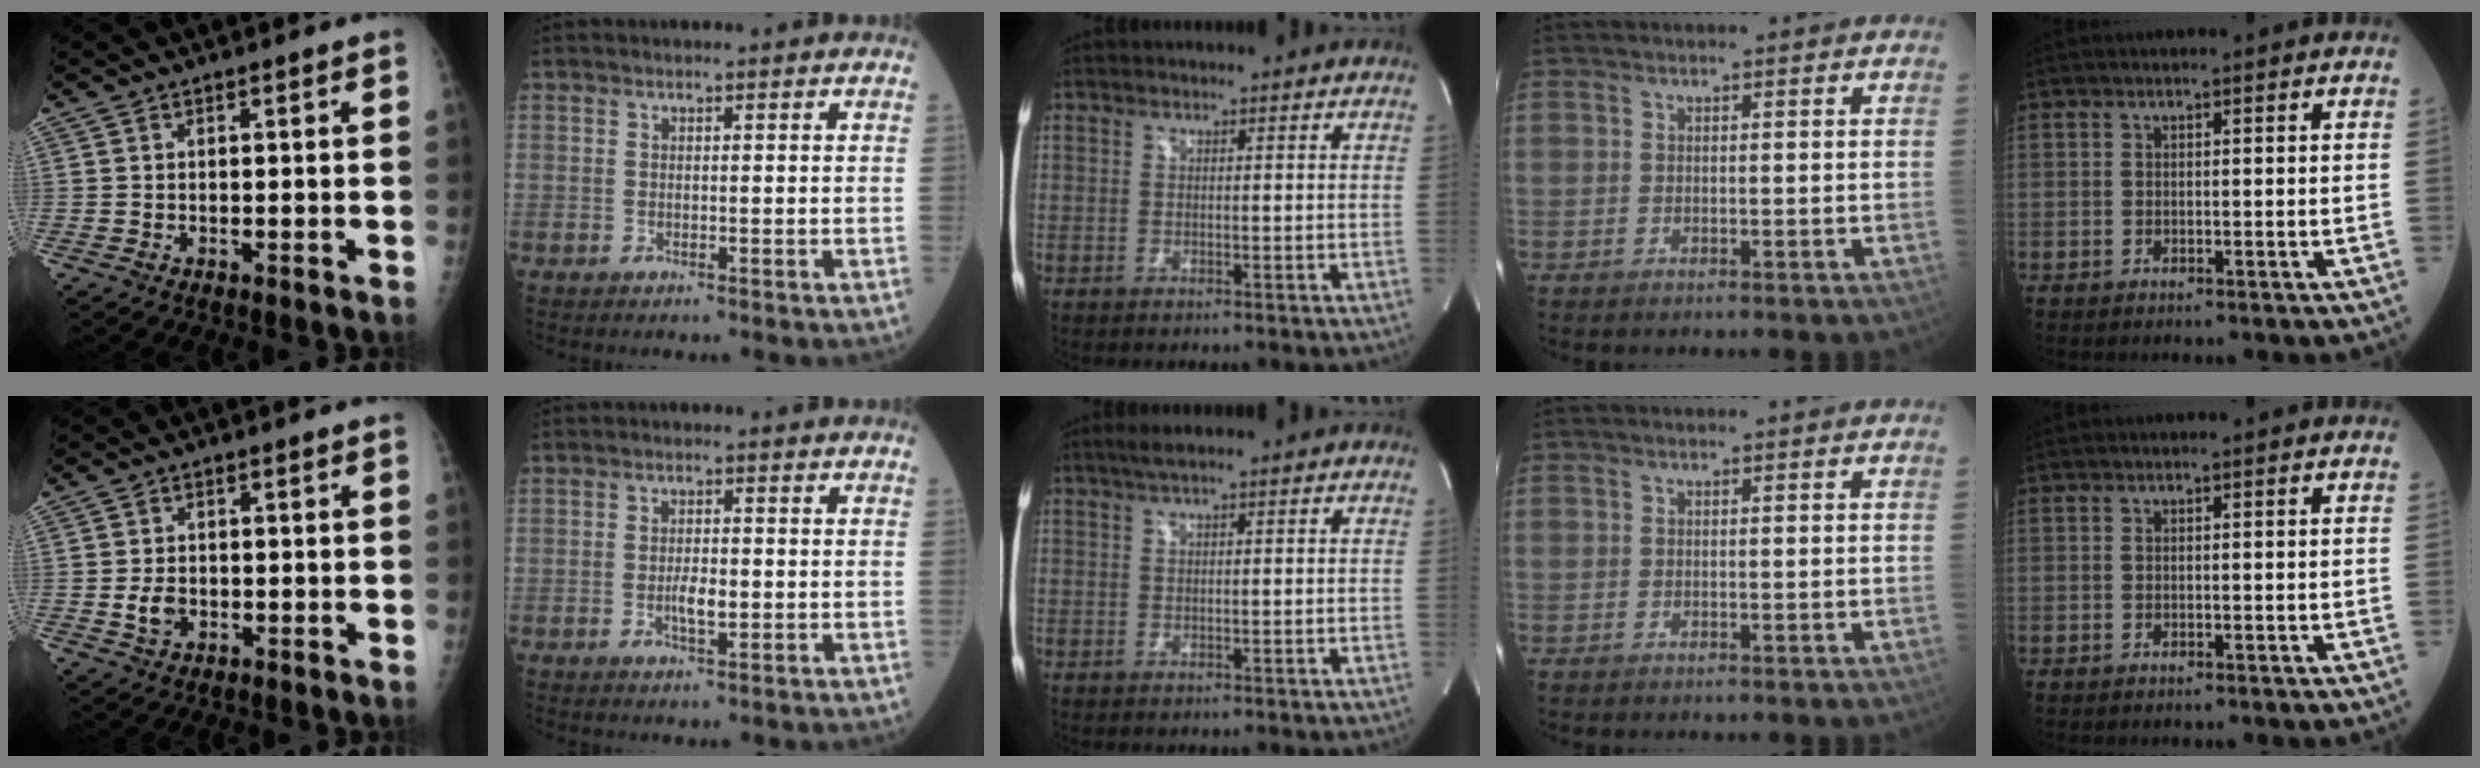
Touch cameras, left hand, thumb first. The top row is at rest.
{"thumb": {"total": 3.3, "force": [-0.8, 2.4, 2.1], "torque": [-0.033, 0.002, -0.012]}, "index": {"total": 3.1, "force": [-0.6, 1.0, 2.8], "torque": [-0.057, 0.000, -0.008]}, "middle": {"total": 1.9, "force": [1.3, -0.2, 1.4], "torque": [-0.032, 0.014, 0.025]}}